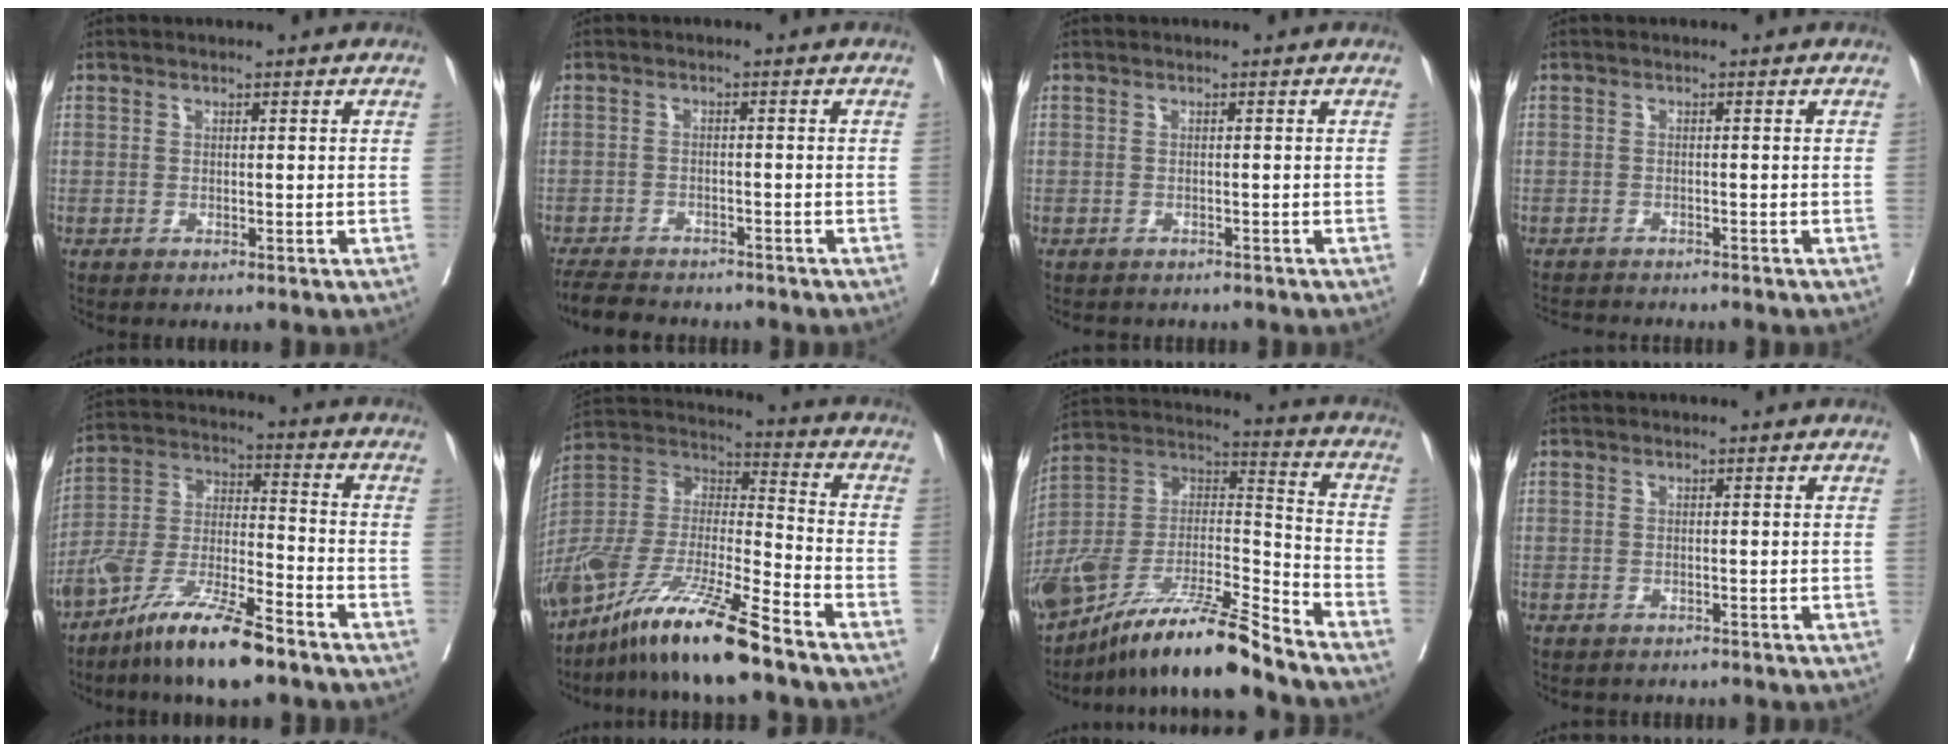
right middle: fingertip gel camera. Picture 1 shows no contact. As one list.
[{"total": 8.4, "force": [-7.6, 2.2, 2.9], "torque": [-0.049, -0.012, -0.113]}, {"total": 3.2, "force": [-2.8, 1.4, 0.6], "torque": [-0.009, -0.001, -0.038]}, {"total": 5.0, "force": [-4.8, 0.6, 1.2], "torque": [-0.011, -0.009, -0.073]}, {"total": 14.3, "force": [-10.1, 2.4, 9.9], "torque": [-0.195, -0.011, -0.187]}, {"total": 19.1, "force": [-13.7, 1.6, 13.2], "torque": [-0.286, -0.036, -0.262]}, {"total": 18.8, "force": [-15.4, 0.9, 10.7], "torque": [-0.219, 0.004, -0.283]}, {"total": 1.9, "force": [-1.7, 0.9, 0.2], "torque": [-0.007, -0.001, -0.025]}]